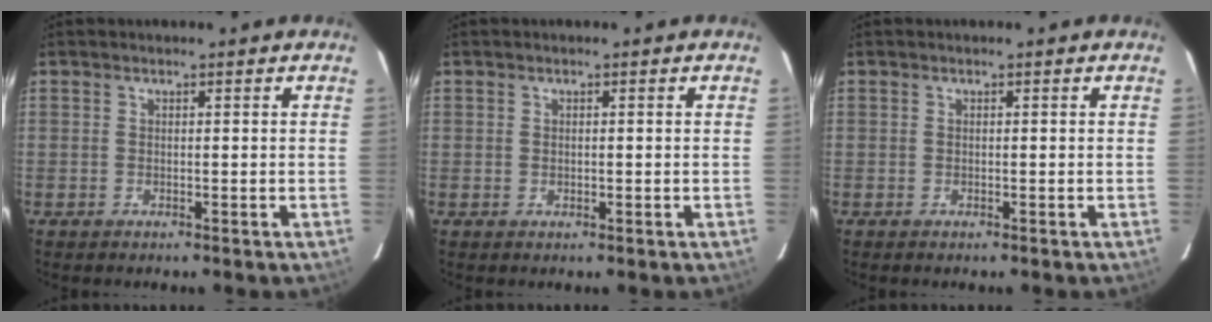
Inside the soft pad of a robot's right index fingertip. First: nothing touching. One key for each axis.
{"total": 0.6, "fx": 0.1, "fy": 0.6, "fz": 0.0, "tx": 0.002, "ty": 0.000, "tz": 0.003}
{"total": 0.0}